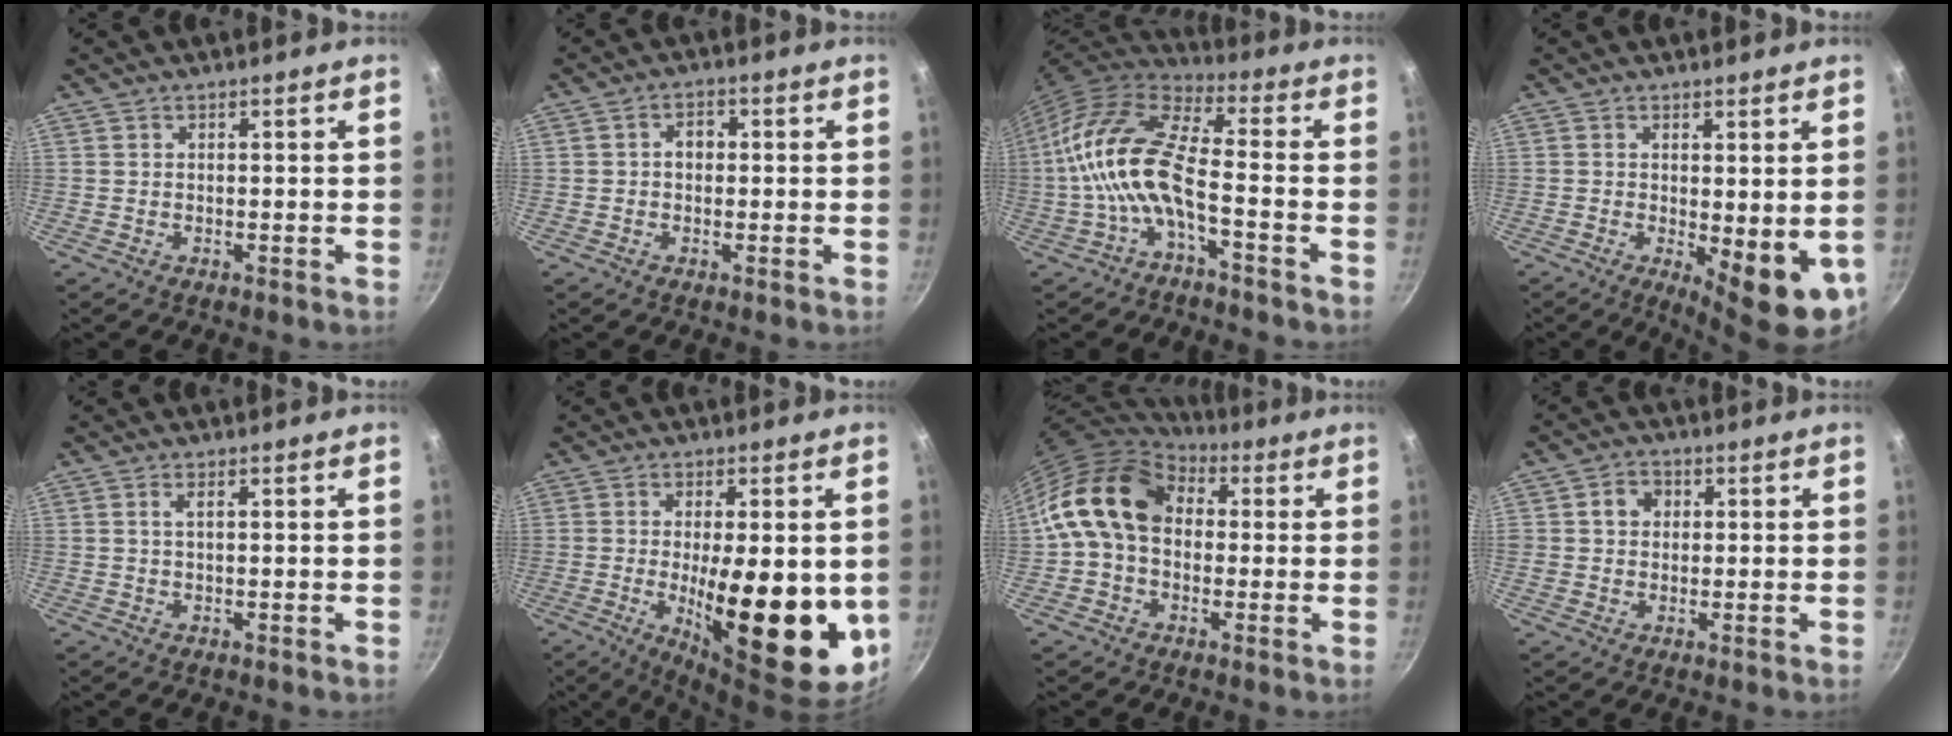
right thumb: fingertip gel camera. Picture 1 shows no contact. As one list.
[{"total": 2.8, "force": [0.0, 2.1, 1.8], "torque": [-0.016, 0.011, -0.004]}, {"total": 14.3, "force": [-3.5, 5.6, 12.6], "torque": [-0.257, 0.043, -0.082]}, {"total": 9.6, "force": [-1.1, 3.6, 8.9], "torque": [-0.103, -0.008, -0.003]}, {"total": 1.2, "force": [0.4, 0.3, 1.1], "torque": [-0.020, 0.002, 0.006]}, {"total": 19.5, "force": [-1.9, 6.8, 18.1], "torque": [-0.250, -0.017, -0.019]}, {"total": 14.1, "force": [1.9, 10.5, 9.2], "torque": [-0.133, 0.023, 0.017]}, {"total": 4.1, "force": [0.7, 3.6, 1.8], "torque": [-0.004, 0.007, 0.006]}]